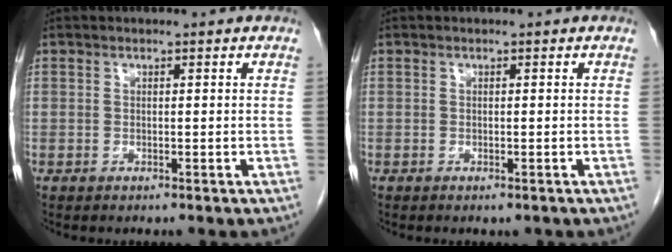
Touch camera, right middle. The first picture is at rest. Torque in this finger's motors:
{"motor_torque": [-0.37, -0.21, -0.03, -0.01]}